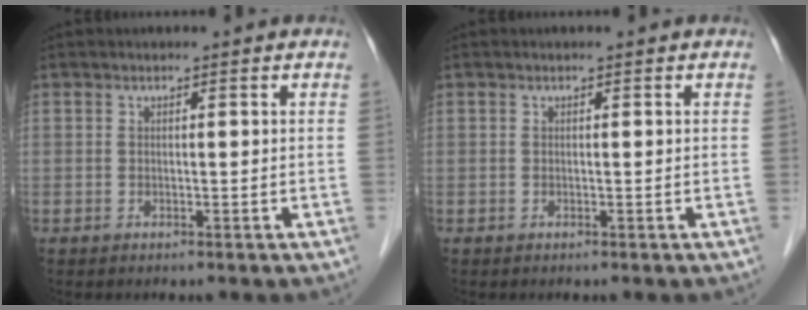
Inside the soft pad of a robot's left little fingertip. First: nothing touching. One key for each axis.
{"total": 0.0}